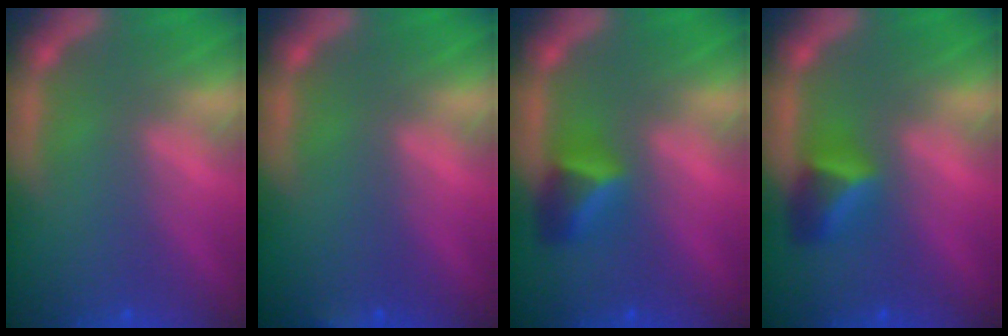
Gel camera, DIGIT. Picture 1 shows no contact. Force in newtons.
{"total": 0.9}
{"total": 2.9}
{"total": 2.9}